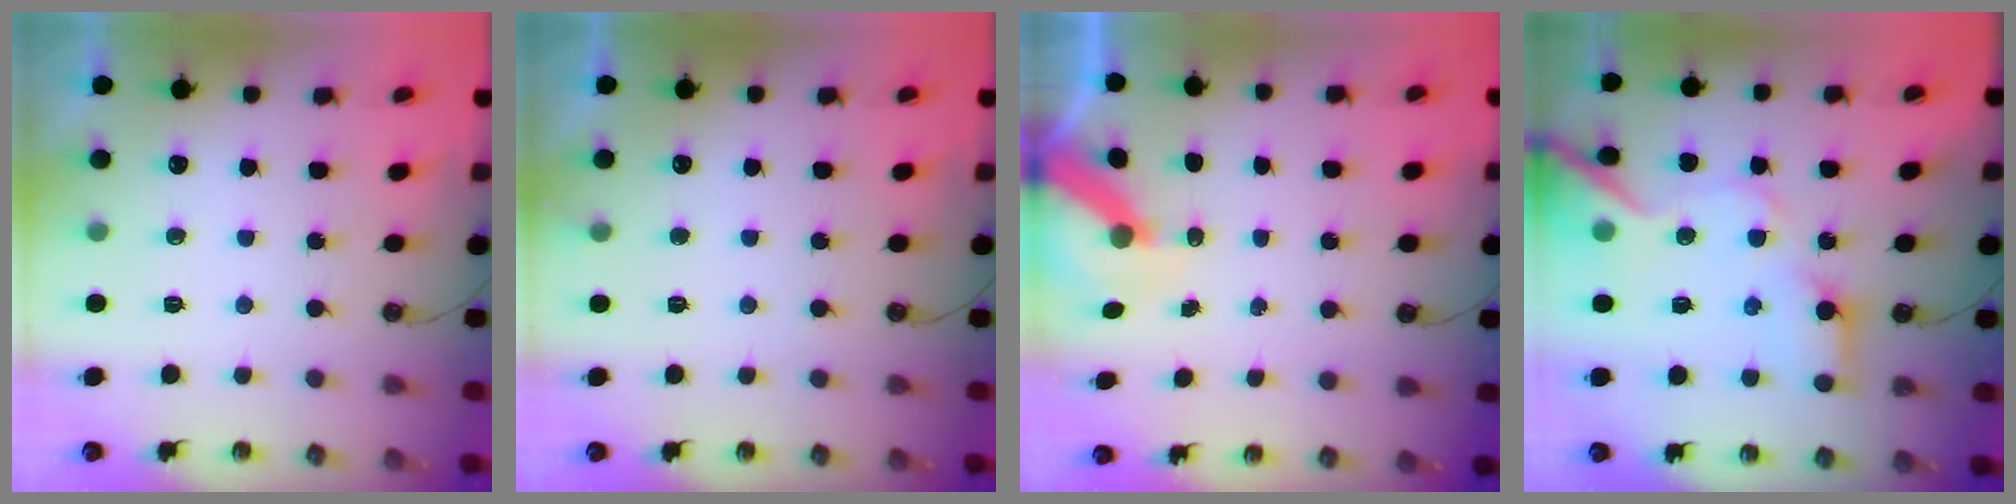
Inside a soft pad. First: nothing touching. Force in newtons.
{"total": 4.0, "press": 4.0, "slide": 0.3}
{"total": 7.4, "press": 7.4, "slide": 0.9}
{"total": 14.8, "press": 14.7, "slide": 1.9}